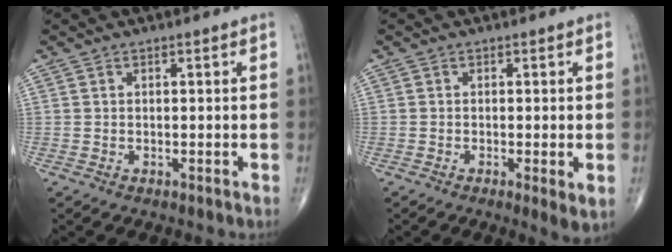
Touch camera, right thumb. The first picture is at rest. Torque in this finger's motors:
{"motor_torque": [-0.35, 0.45, -0.17, -0.13, -0.10]}